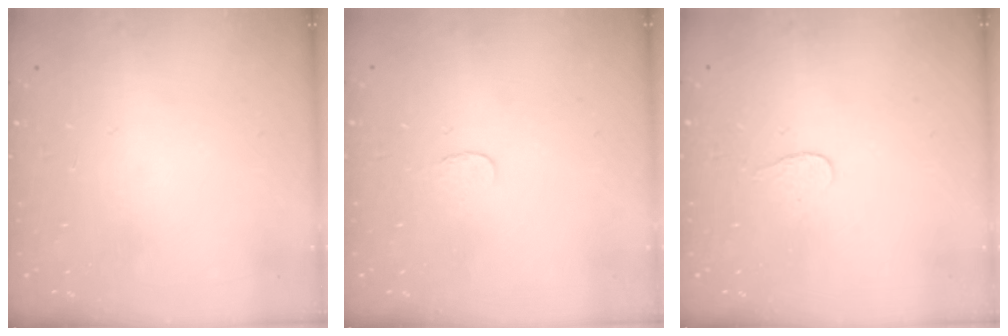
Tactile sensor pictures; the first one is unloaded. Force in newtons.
{"total": 3.0, "press": 3.0, "slide": 0.2}
{"total": 2.7, "press": 2.7, "slide": 0.3}